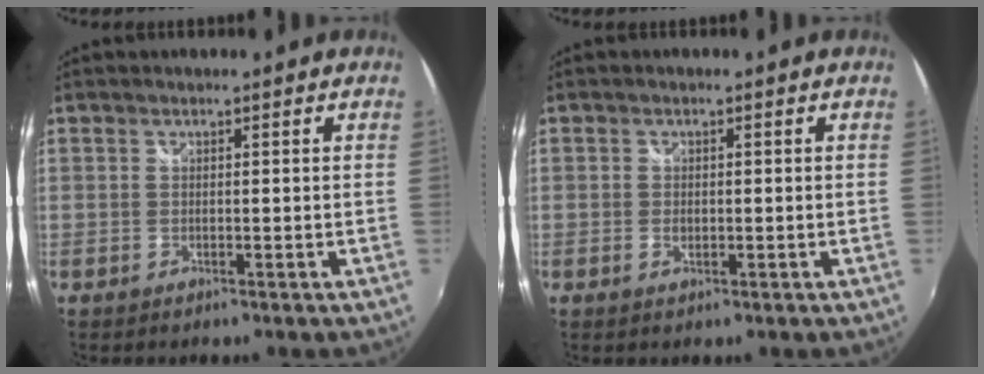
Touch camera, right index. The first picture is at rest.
{"total": 1.5, "force": [-0.4, 0.9, 1.1], "torque": [-0.021, 0.000, -0.007]}